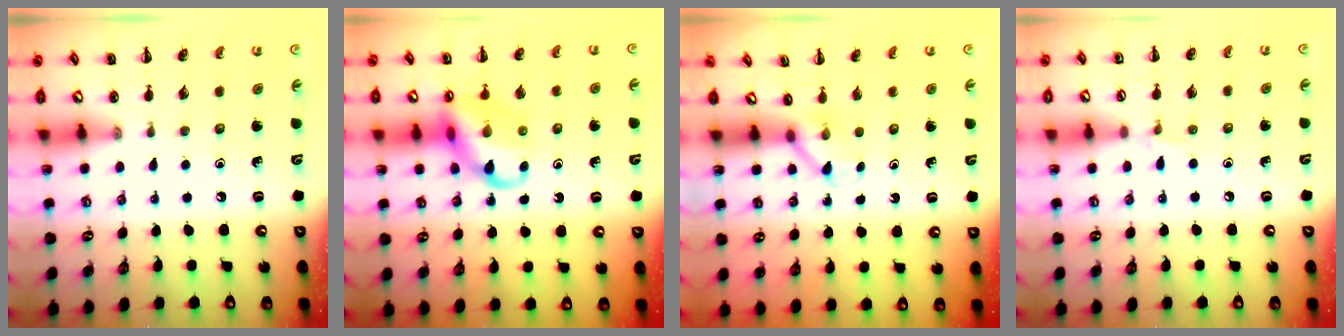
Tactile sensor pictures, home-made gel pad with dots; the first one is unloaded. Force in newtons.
{"total": 12.7, "press": 12.5, "slide": 1.8}
{"total": 2.8, "press": 2.7, "slide": 0.9}
{"total": 4.4, "press": 4.1, "slide": 1.6}